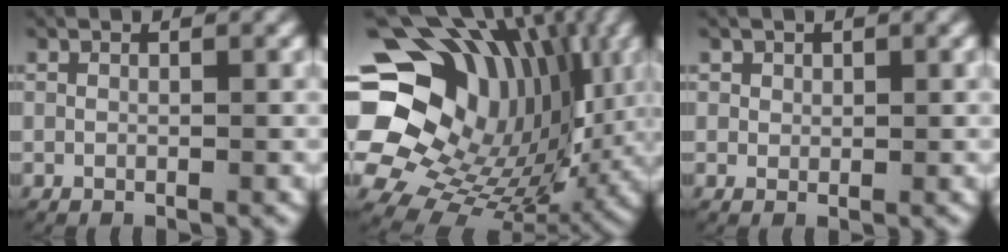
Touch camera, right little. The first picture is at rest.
{"total": 20.4, "force": [2.7, 15.3, 13.2], "torque": [-0.254, -0.015, 0.043]}
{"total": 1.1, "force": [0.2, 1.1, 0.1], "torque": [-0.004, 0.001, 0.001]}